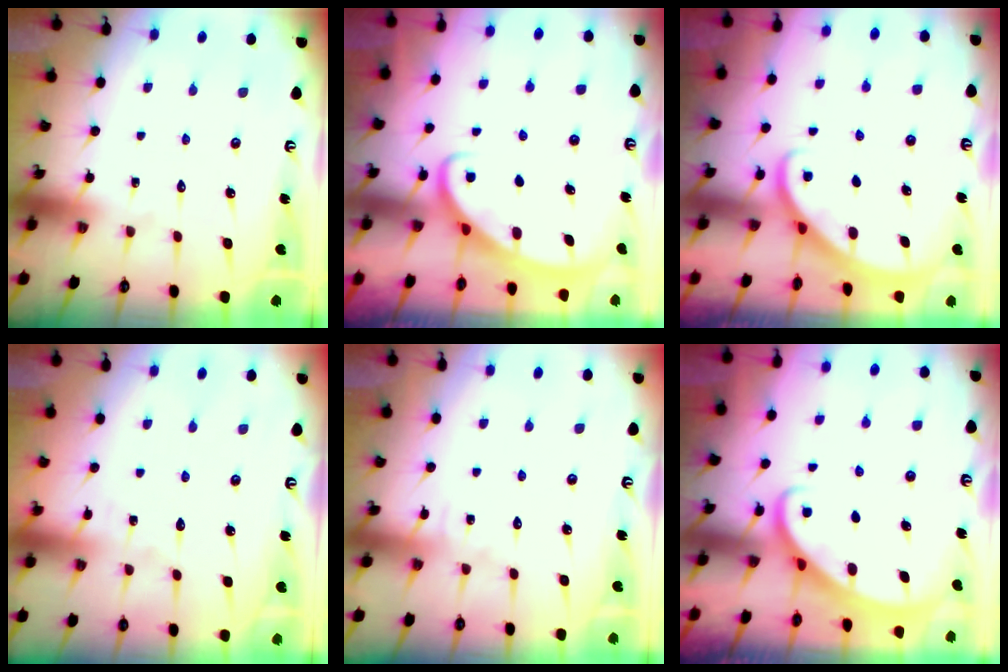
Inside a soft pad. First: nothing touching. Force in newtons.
{"total": 2.6, "press": 2.6, "slide": 0.3}
{"total": 2.2, "press": 2.2, "slide": 0.1}
{"total": 2.9, "press": 2.9, "slide": 0.3}
{"total": 4.0, "press": 3.9, "slide": 0.5}
{"total": 2.3, "press": 2.2, "slide": 0.2}